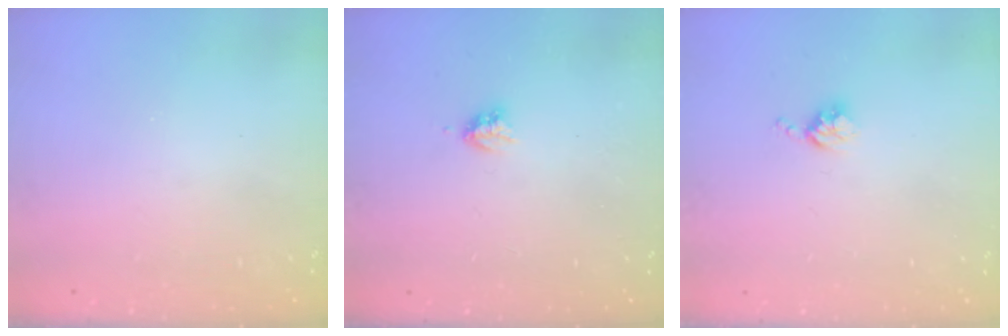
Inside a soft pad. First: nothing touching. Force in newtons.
{"total": 2.9, "press": 2.9, "slide": 0.5}
{"total": 3.5, "press": 3.5, "slide": 0.4}